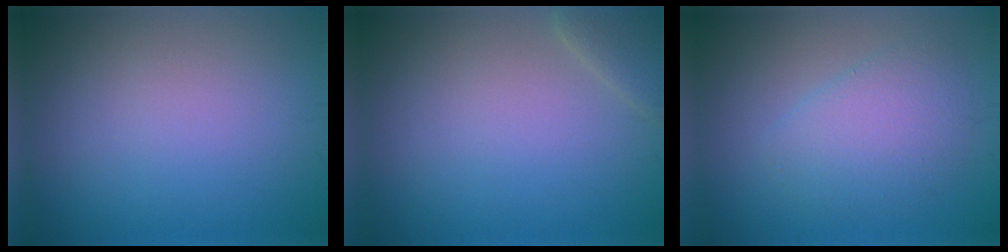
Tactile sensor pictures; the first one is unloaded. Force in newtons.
{"total": 1.7, "press": 1.7, "slide": 0.1}
{"total": 3.5, "press": 3.5, "slide": 0.2}